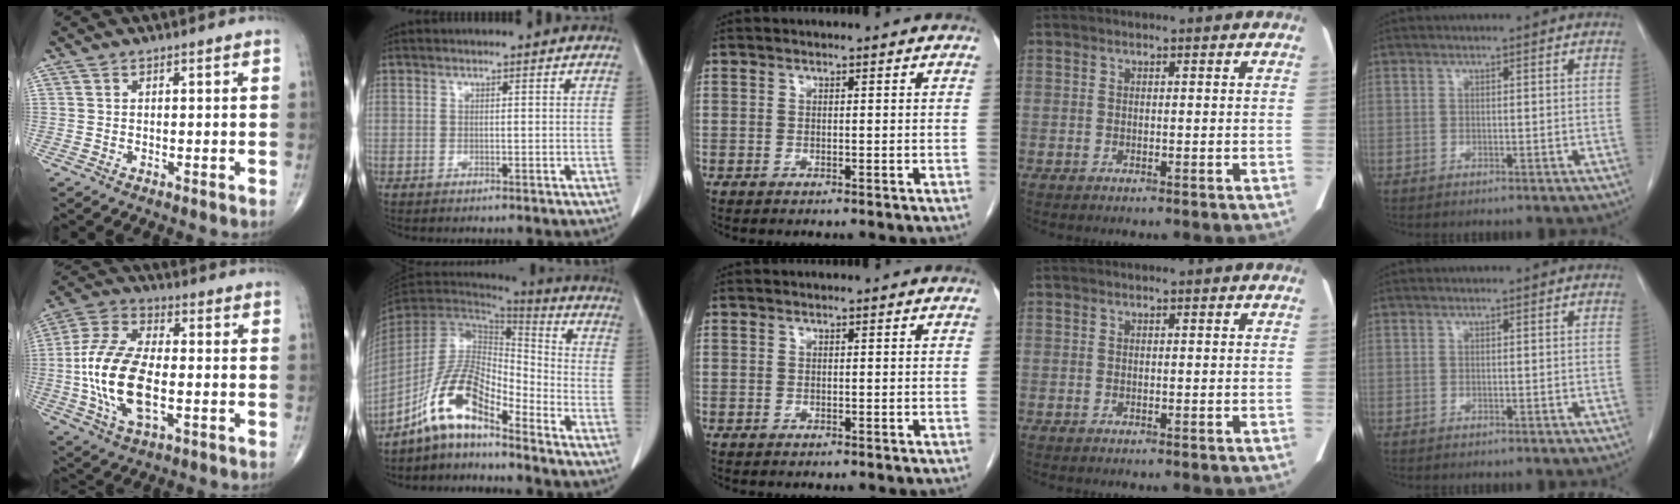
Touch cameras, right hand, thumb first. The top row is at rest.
{"thumb": {"total": 16.7, "force": [-2.5, 8.1, 14.4], "torque": [-0.300, 0.015, -0.047]}, "index": {"total": 10.9, "force": [-7.6, 3.3, 7.1], "torque": [-0.154, 0.029, -0.145]}}